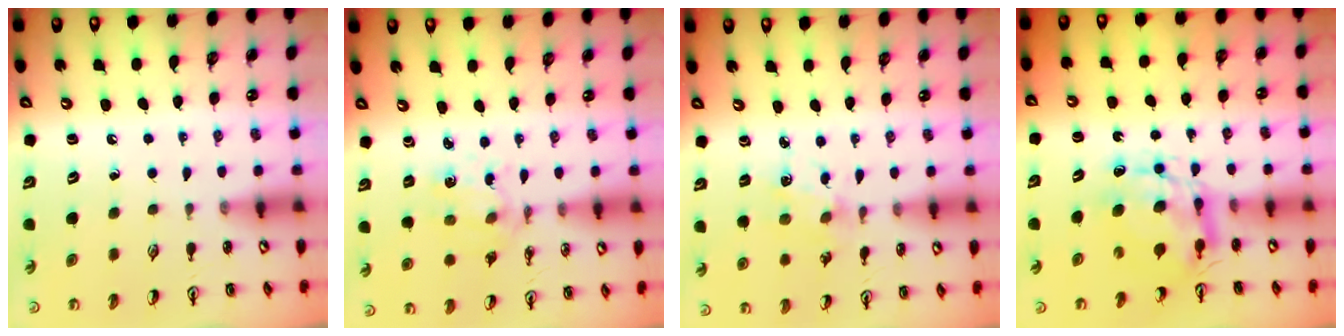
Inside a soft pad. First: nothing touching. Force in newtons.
{"total": 2.7, "press": 2.7, "slide": 0.3}
{"total": 2.9, "press": 2.8, "slide": 0.3}
{"total": 7.7, "press": 7.7, "slide": 0.7}